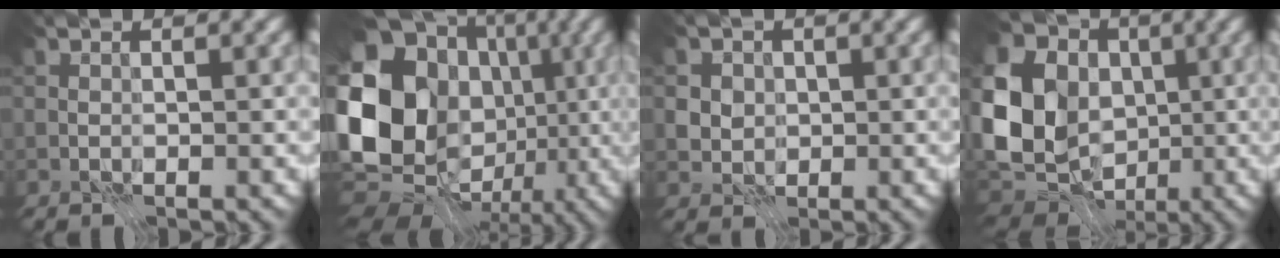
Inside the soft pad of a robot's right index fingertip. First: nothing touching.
{"total": 19.5, "force": [0.0, 16.2, 10.7], "torque": [-0.217, 0.001, -0.018]}
{"total": 3.4, "force": [0.6, 3.1, 1.3], "torque": [-0.029, 0.008, 0.006]}
{"total": 15.7, "force": [-0.1, 12.9, 8.9], "torque": [-0.217, -0.001, 0.000]}